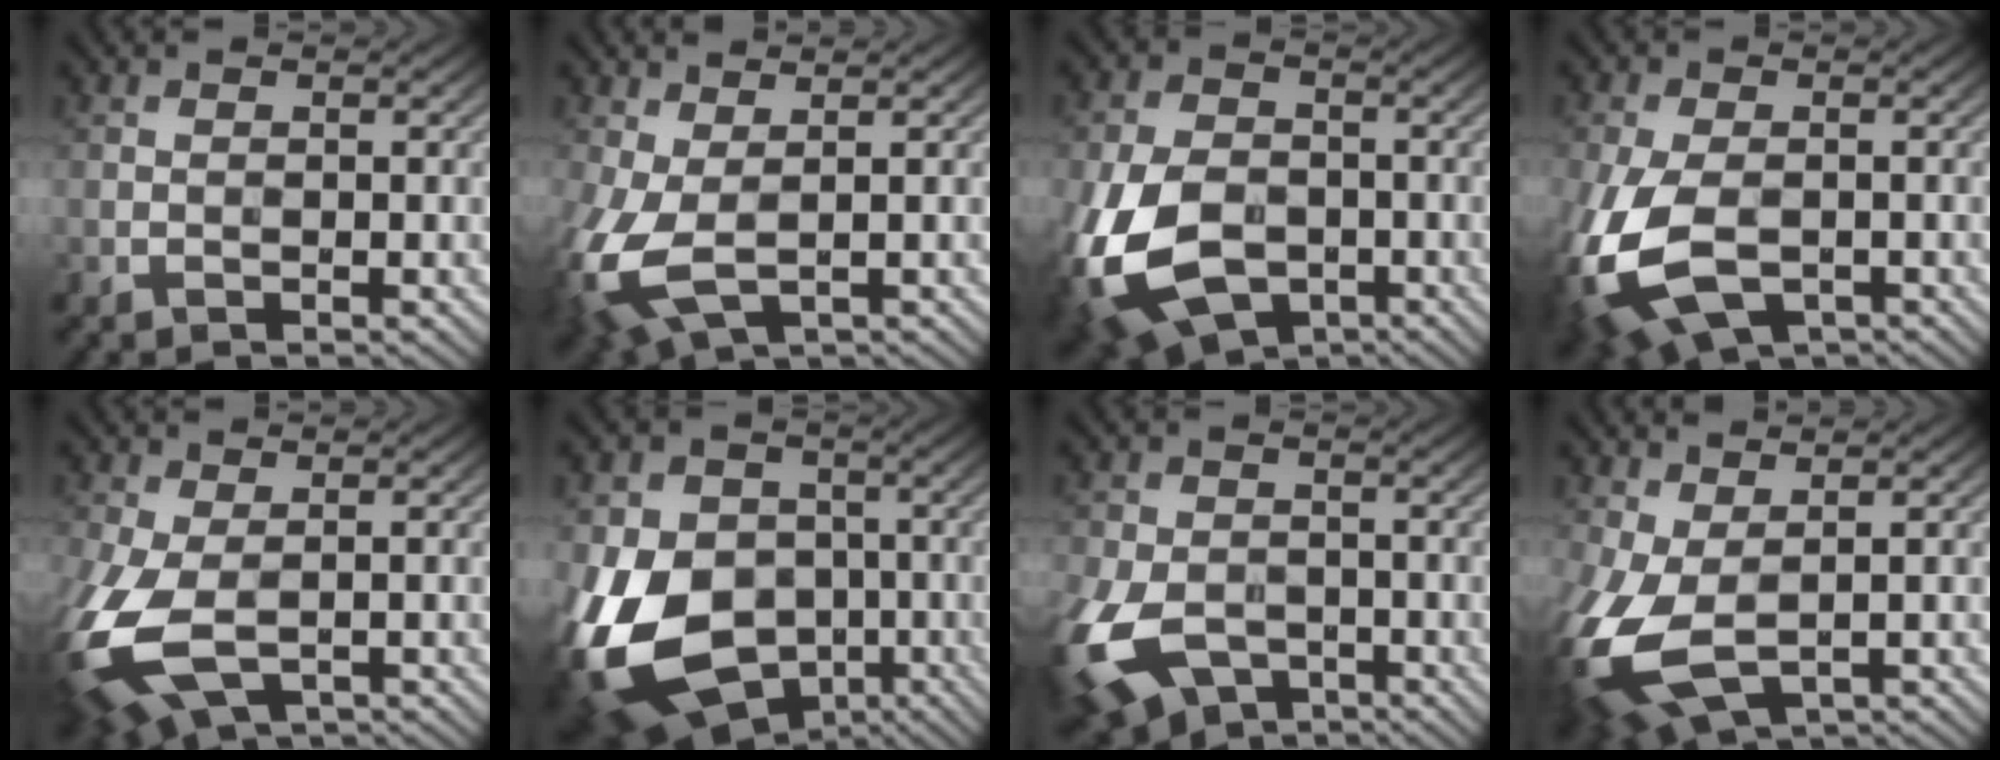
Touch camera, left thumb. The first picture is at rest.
{"total": 7.9, "force": [-1.2, 4.4, 6.5], "torque": [-0.182, -0.020, -0.019]}
{"total": 15.6, "force": [-5.9, 10.2, 10.2], "torque": [-0.260, -0.052, -0.102]}
{"total": 13.2, "force": [-5.0, 7.6, 9.6], "torque": [-0.259, -0.050, -0.079]}
{"total": 10.8, "force": [-3.2, 6.1, 8.3], "torque": [-0.229, -0.033, -0.049]}
{"total": 19.3, "force": [-6.0, 14.7, 11.1], "torque": [-0.260, -0.039, -0.108]}
{"total": 13.2, "force": [-6.1, 8.2, 8.4], "torque": [-0.222, -0.049, -0.111]}
{"total": 9.8, "force": [-1.6, 5.7, 7.7], "torque": [-0.218, -0.029, -0.020]}